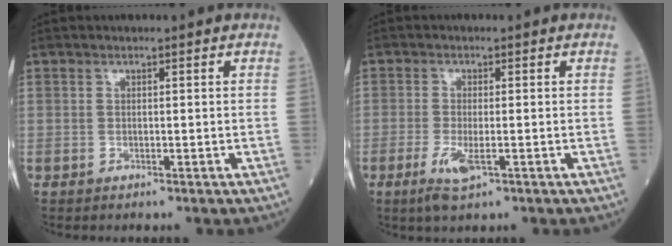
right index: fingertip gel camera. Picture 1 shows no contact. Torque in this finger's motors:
{"motor_torque": [-0.01, 0.03, 0.01, 0.03]}